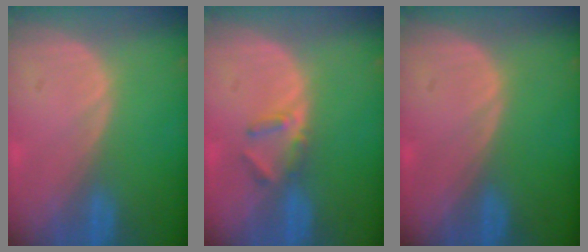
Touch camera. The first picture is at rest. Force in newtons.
{"total": 2.9, "press": 2.6, "slide": 1.1}
{"total": 0.0}